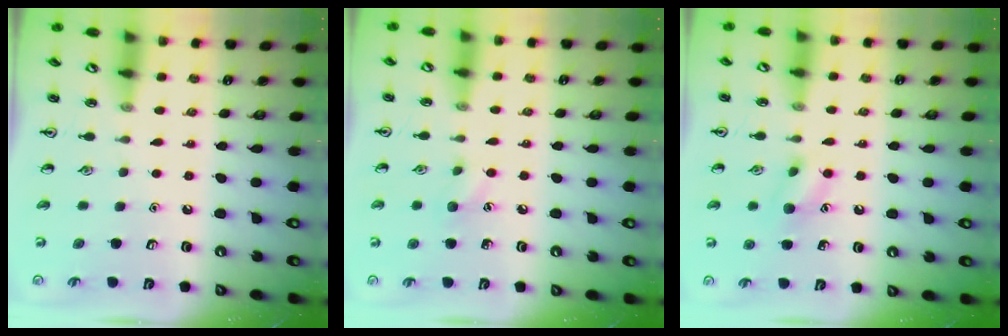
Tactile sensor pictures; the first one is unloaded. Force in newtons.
{"total": 6.3, "press": 6.0, "slide": 1.9}
{"total": 8.3, "press": 8.2, "slide": 1.5}